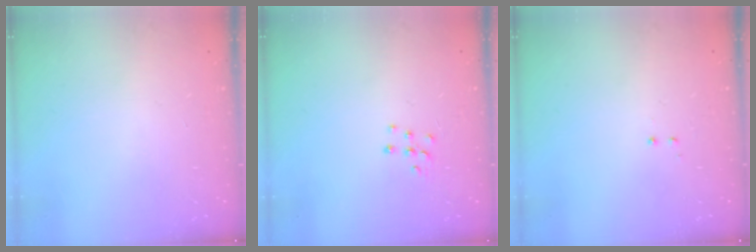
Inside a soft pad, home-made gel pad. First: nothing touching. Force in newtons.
{"total": 5.3, "press": 5.3, "slide": 0.5}
{"total": 0.5, "press": 0.5, "slide": 0.3}